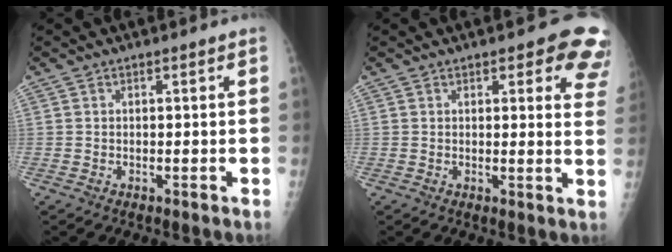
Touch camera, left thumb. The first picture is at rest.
{"total": 9.7, "force": [6.3, 3.8, 6.3], "torque": [-0.024, -0.026, 0.053]}